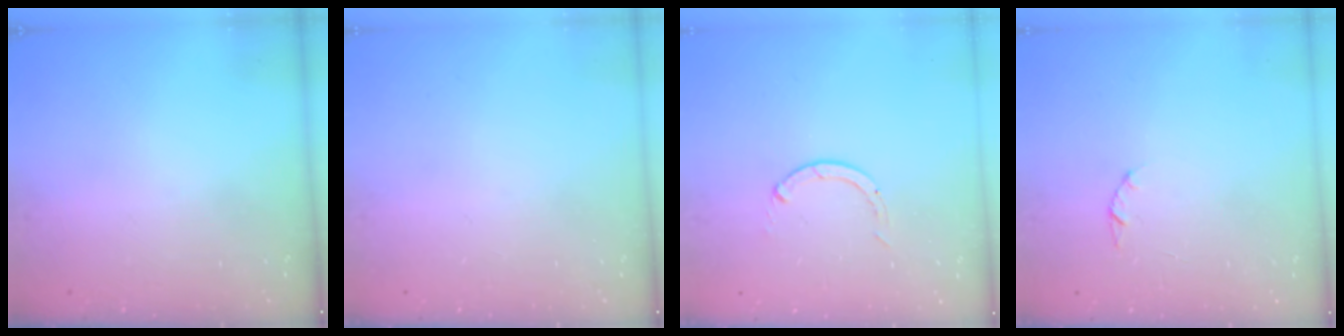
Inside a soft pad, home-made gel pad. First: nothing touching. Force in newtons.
{"total": 0.0}
{"total": 0.0}
{"total": 1.4, "press": 1.4, "slide": 0.3}